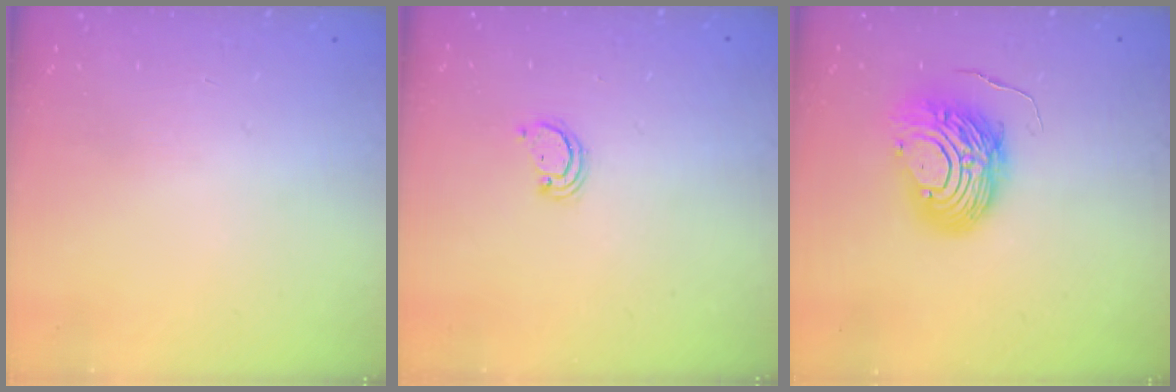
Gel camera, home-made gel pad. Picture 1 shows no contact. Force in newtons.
{"total": 2.4, "press": 2.4, "slide": 0.2}
{"total": 10.4, "press": 10.3, "slide": 1.1}